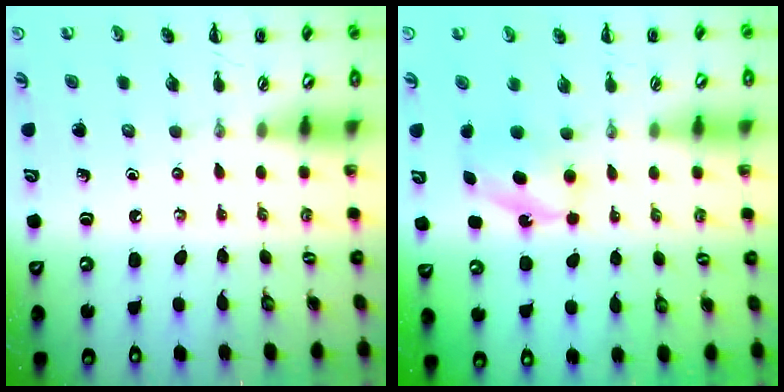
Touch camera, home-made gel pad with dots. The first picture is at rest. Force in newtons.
{"total": 5.6, "press": 5.4, "slide": 1.5}